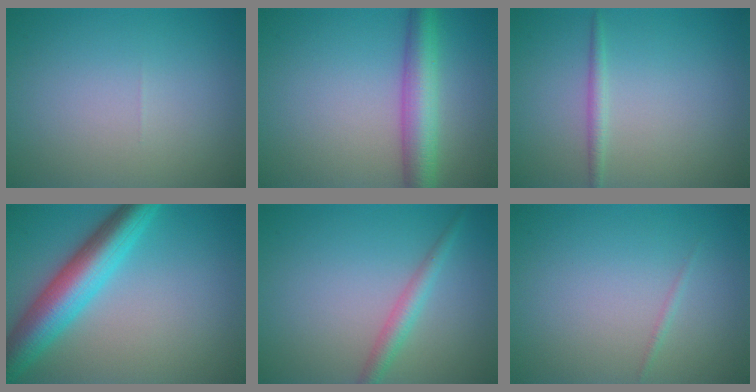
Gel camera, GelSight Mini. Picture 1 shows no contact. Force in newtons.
{"total": 5.1, "press": 5.1, "slide": 0.1}
{"total": 1.2, "press": 1.2, "slide": 0.0}
{"total": 7.4, "press": 7.4, "slide": 0.3}
{"total": 2.1, "press": 2.1, "slide": 0.1}
{"total": 0.5, "press": 0.5, "slide": 0.0}